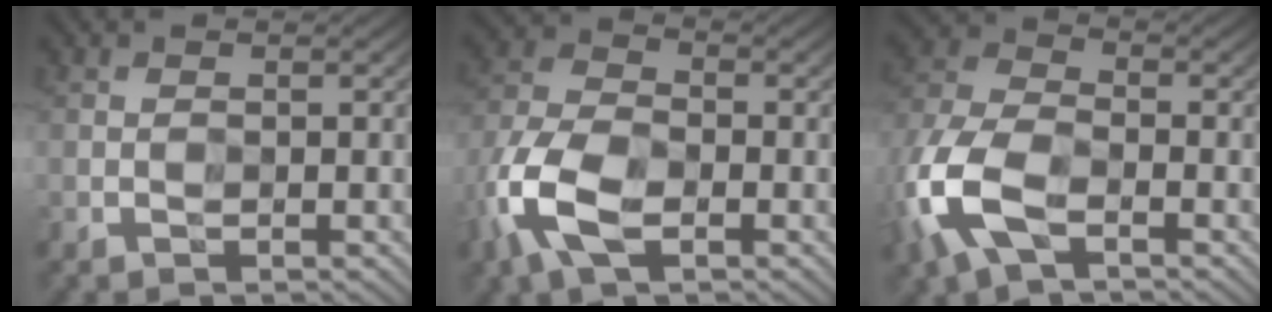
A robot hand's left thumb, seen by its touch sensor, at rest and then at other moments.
{"total": 10.1, "force": [-4.5, 5.8, 6.9], "torque": [-0.174, -0.008, -0.098]}
{"total": 11.4, "force": [-4.6, 6.7, 7.9], "torque": [-0.216, -0.015, -0.100]}